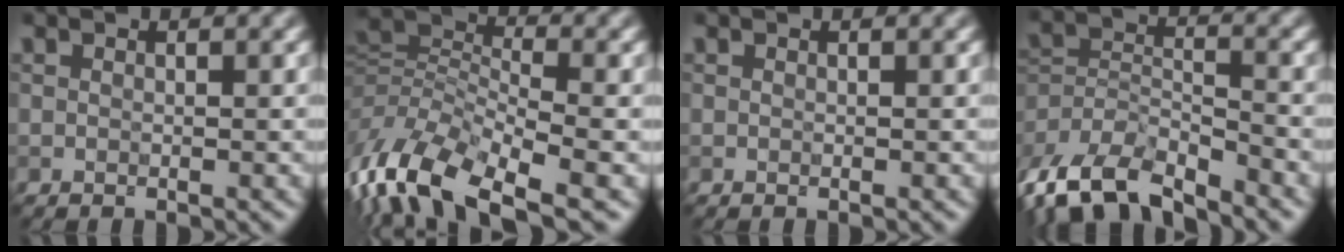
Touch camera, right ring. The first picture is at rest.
{"total": 10.4, "force": [-6.6, 3.7, 7.1], "torque": [-0.149, 0.003, -0.123]}
{"total": 0.0}
{"total": 8.9, "force": [-8.1, 2.4, 2.8], "torque": [-0.064, -0.005, -0.136]}